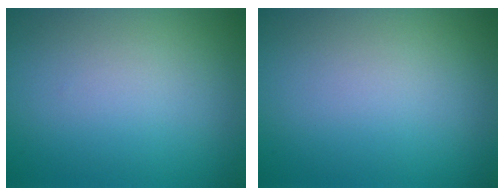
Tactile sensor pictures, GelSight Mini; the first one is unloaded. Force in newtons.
{"total": 0.0}